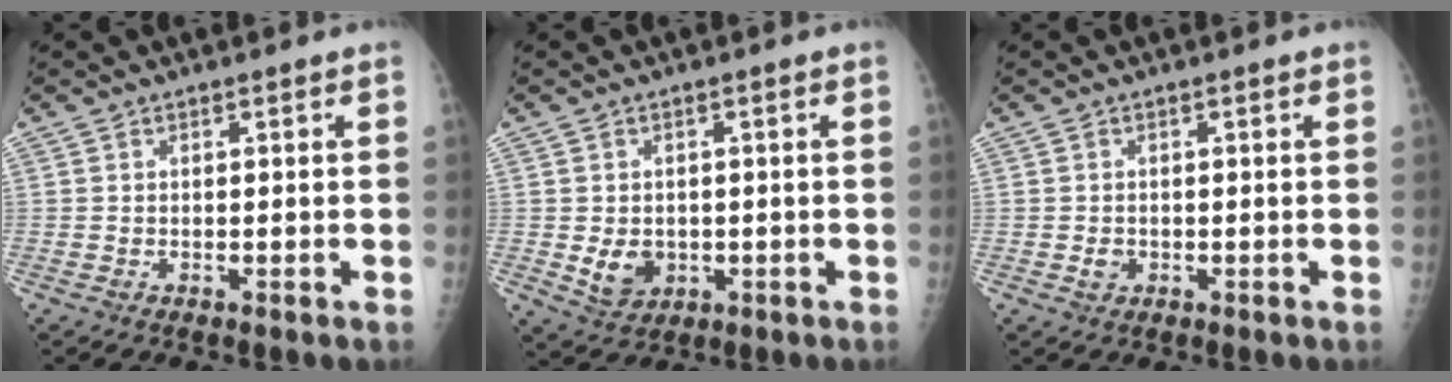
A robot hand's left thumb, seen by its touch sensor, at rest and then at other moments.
{"total": 5.0, "force": [-0.6, 4.1, 2.9], "torque": [-0.031, -0.004, 0.003]}
{"total": 1.5, "force": [-0.3, 1.3, 0.7], "torque": [-0.005, 0.002, -0.004]}